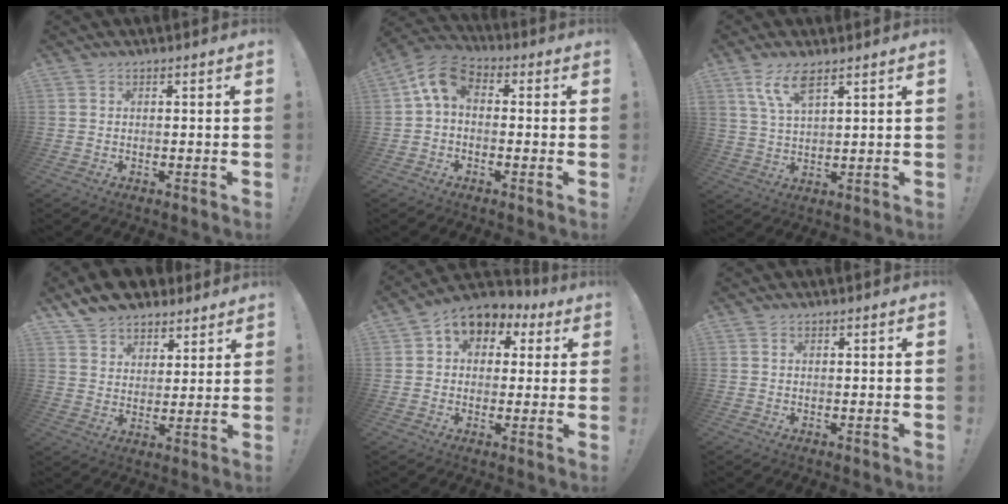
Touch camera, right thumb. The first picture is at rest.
{"total": 8.9, "force": [1.5, 5.4, 6.8], "torque": [-0.137, 0.008, 0.033]}
{"total": 7.7, "force": [4.9, 2.3, 5.5], "torque": [-0.113, -0.012, 0.090]}
{"total": 10.1, "force": [8.1, 5.6, 2.0], "torque": [-0.042, -0.062, 0.159]}
{"total": 7.3, "force": [3.2, 5.8, 3.2], "torque": [-0.050, -0.015, 0.065]}
{"total": 0.0}